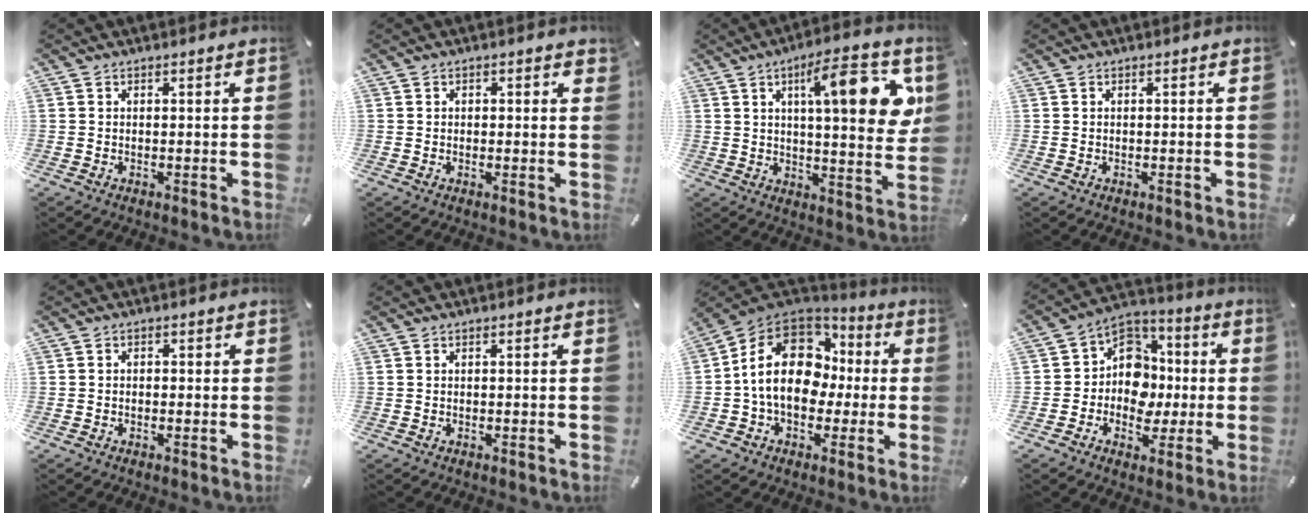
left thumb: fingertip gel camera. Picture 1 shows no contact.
{"total": 0.8, "force": [0.2, 0.7, 0.4], "torque": [-0.001, 0.002, 0.001]}
{"total": 18.2, "force": [6.6, 5.7, 16.0], "torque": [-0.223, -0.021, 0.092]}
{"total": 0.0}
{"total": 0.9, "force": [-0.6, 0.6, 0.4], "torque": [-0.009, 0.003, -0.013]}
{"total": 0.0}
{"total": 16.2, "force": [0.0, 12.7, 10.1], "torque": [-0.206, 0.017, 0.005]}
{"total": 12.3, "force": [-2.0, 11.0, 5.2], "torque": [-0.076, 0.017, -0.028]}